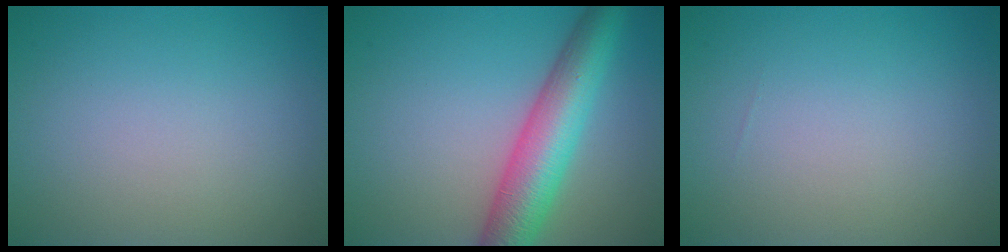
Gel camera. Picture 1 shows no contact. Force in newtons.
{"total": 7.2, "press": 7.2, "slide": 0.3}
{"total": 0.0}